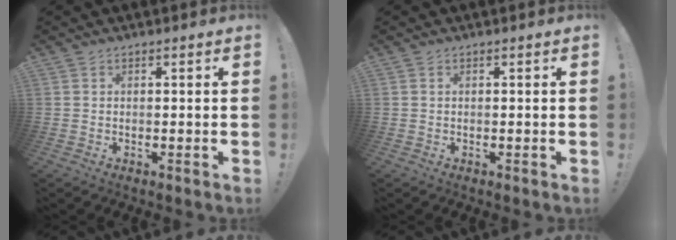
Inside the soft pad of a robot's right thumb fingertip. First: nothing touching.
{"total": 0.0}